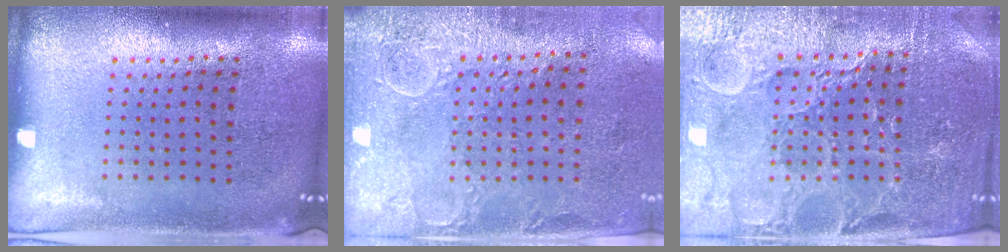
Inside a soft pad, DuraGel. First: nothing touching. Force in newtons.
{"total": 2.9, "press": 2.4, "slide": 1.6}
{"total": 4.3, "press": 4.1, "slide": 1.3}